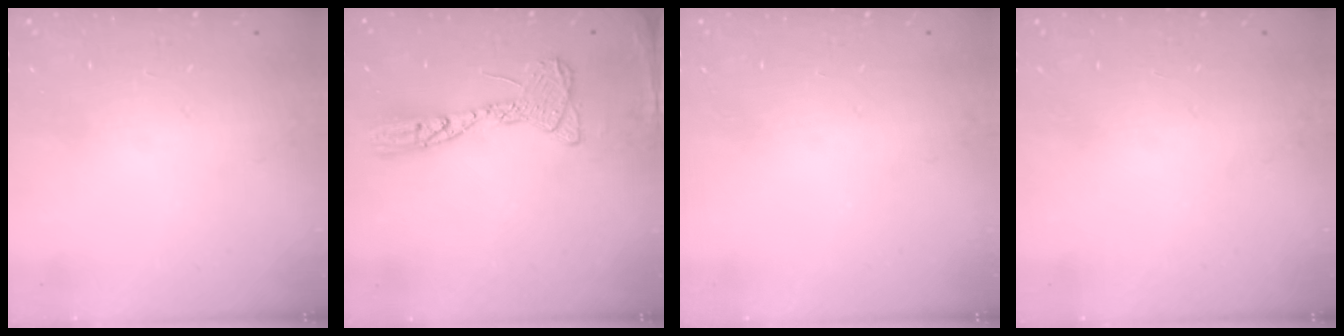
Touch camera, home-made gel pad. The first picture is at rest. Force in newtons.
{"total": 13.8, "press": 13.7, "slide": 1.3}
{"total": 0.0}
{"total": 0.0}